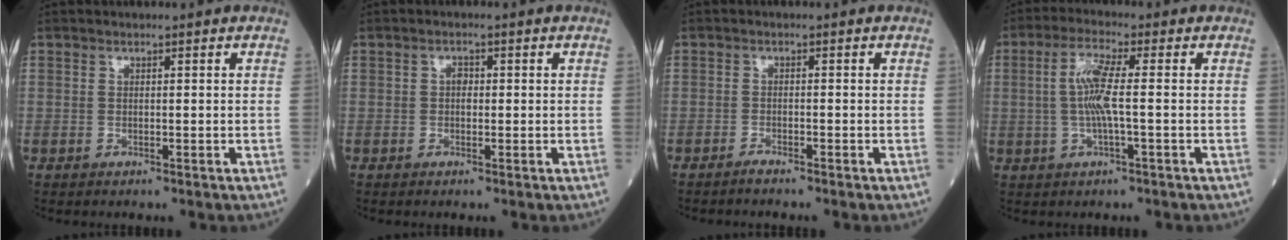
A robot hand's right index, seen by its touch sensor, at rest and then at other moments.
{"total": 1.3, "force": [0.0, 0.8, 0.9], "torque": [-0.012, 0.003, -0.003]}
{"total": 1.2, "force": [-1.2, -0.1, 0.3], "torque": [-0.009, -0.001, -0.023]}
{"total": 6.1, "force": [0.0, 0.3, 6.1], "torque": [-0.128, 0.004, -0.005]}